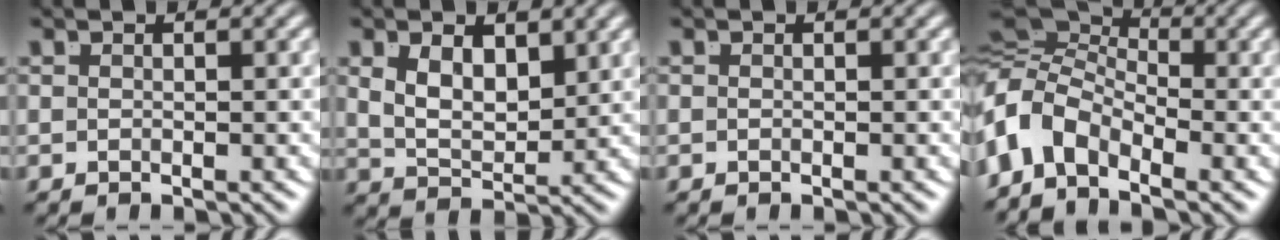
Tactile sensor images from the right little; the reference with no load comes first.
{"total": 4.6, "force": [1.3, 3.1, 3.1], "torque": [-0.060, -0.014, 0.023]}
{"total": 0.0}
{"total": 8.8, "force": [-0.5, 6.9, 5.4], "torque": [-0.126, -0.024, -0.011]}